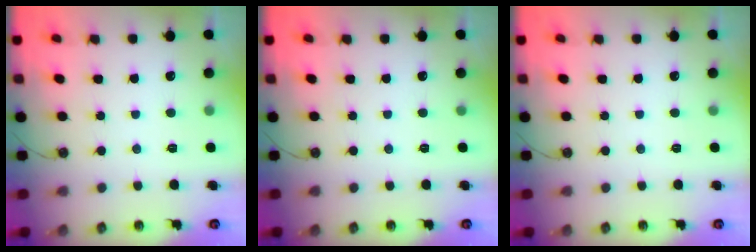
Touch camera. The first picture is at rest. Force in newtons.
{"total": 0.0}
{"total": 0.0}